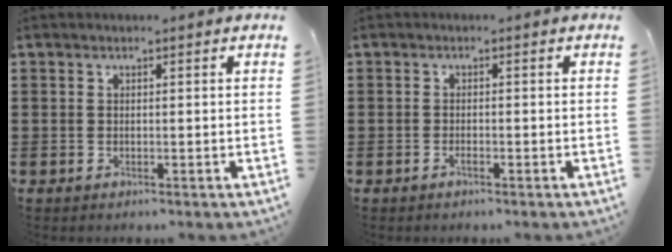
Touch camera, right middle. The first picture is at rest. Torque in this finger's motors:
{"motor_torque": [-1.02, 1.11, -0.51, -0.08]}